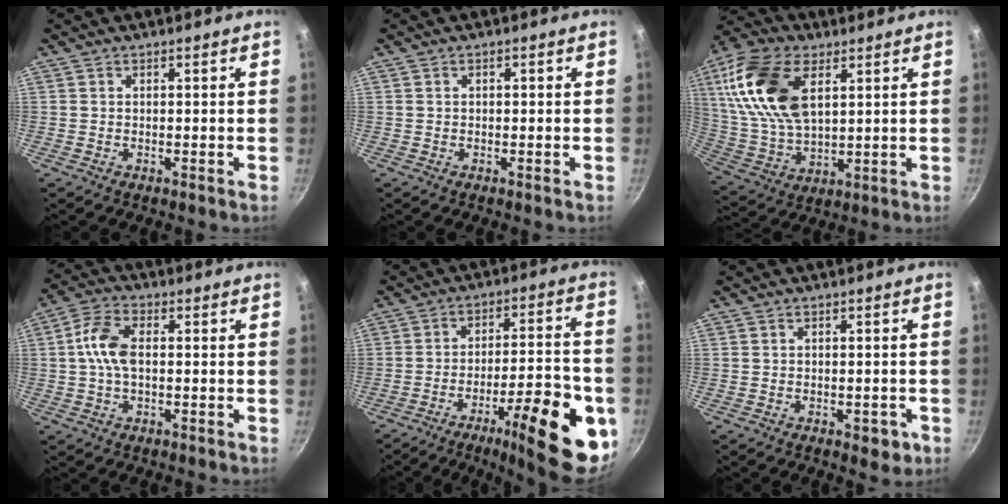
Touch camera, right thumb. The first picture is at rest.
{"total": 0.6, "force": [0.0, 0.4, 0.4], "torque": [-0.005, 0.005, 0.001]}
{"total": 19.6, "force": [6.9, 11.0, 14.7], "torque": [-0.280, -0.017, 0.138]}
{"total": 7.9, "force": [0.5, 4.5, 6.4], "torque": [-0.128, 0.021, 0.001]}
{"total": 22.2, "force": [-9.2, 6.5, 19.1], "torque": [-0.228, 0.035, -0.129]}
{"total": 4.0, "force": [-1.6, 2.3, 2.9], "torque": [-0.022, 0.010, -0.014]}